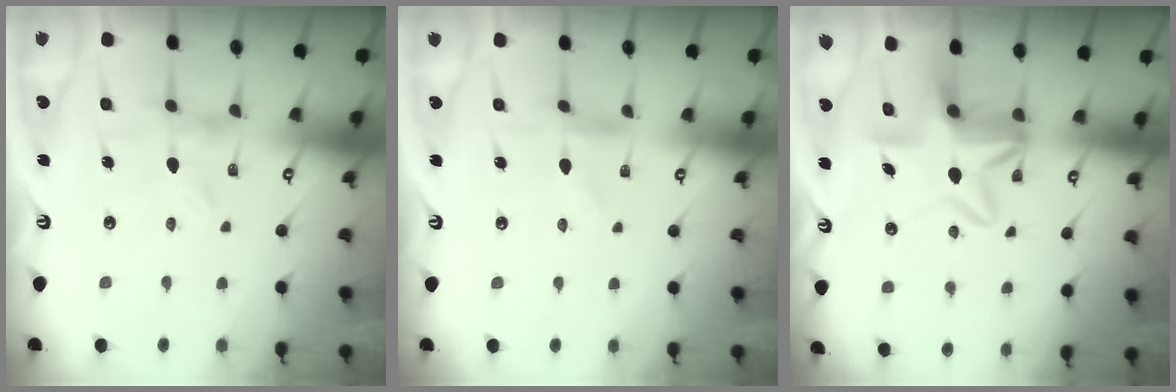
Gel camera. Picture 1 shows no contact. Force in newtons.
{"total": 0.0}
{"total": 8.2, "press": 7.8, "slide": 2.4}